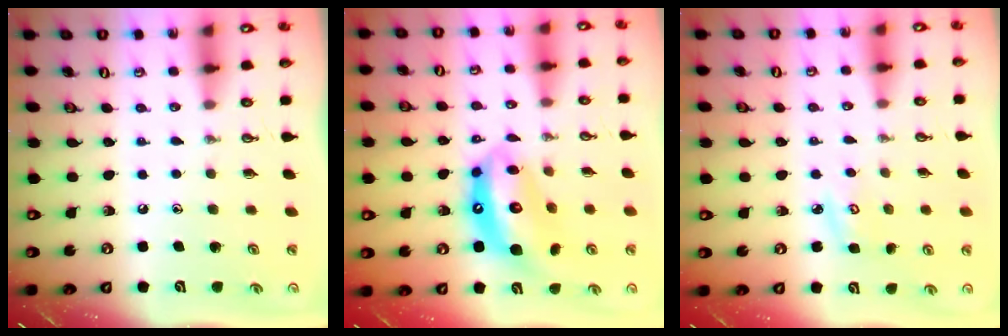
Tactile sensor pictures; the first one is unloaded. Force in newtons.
{"total": 14.3, "press": 14.3, "slide": 1.3}
{"total": 4.0, "press": 3.9, "slide": 0.3}